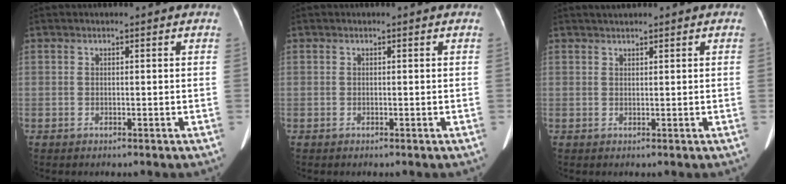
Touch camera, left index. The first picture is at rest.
{"total": 0.0}
{"total": 1.3, "force": [1.1, 0.4, 0.7], "torque": [-0.013, 0.015, 0.019]}